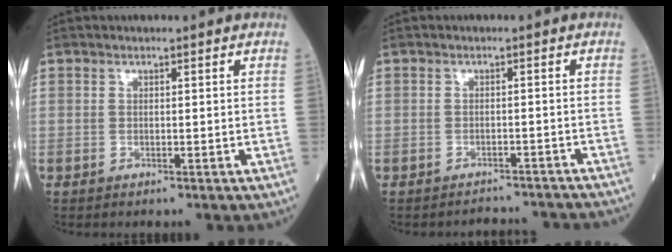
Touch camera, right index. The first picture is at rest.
{"total": 5.3, "force": [-5.2, 1.0, -0.3], "torque": [0.009, 0.010, -0.058]}